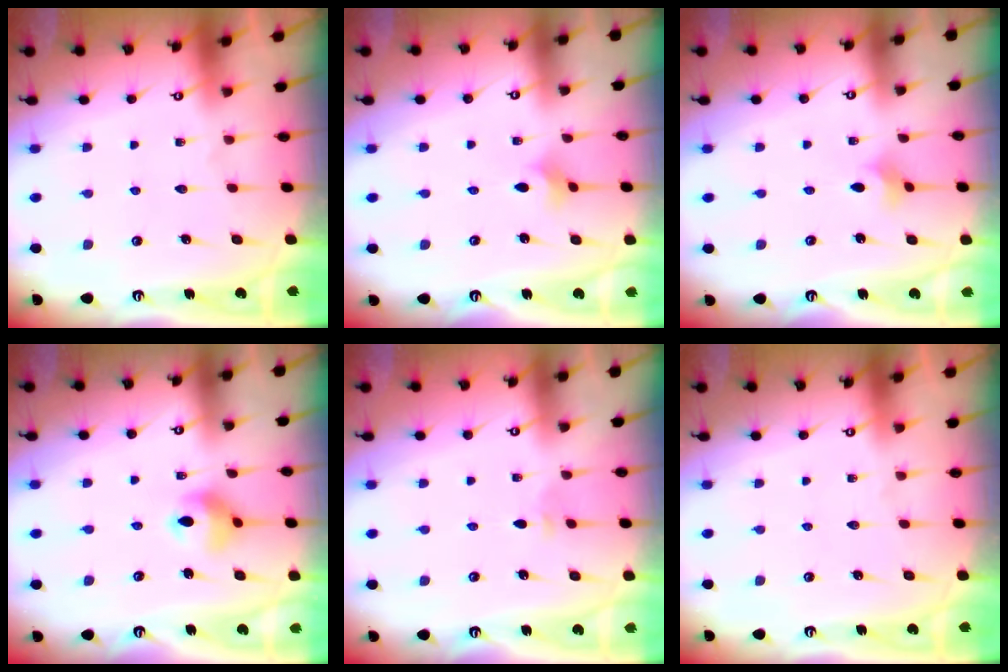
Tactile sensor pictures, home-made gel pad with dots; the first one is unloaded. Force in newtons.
{"total": 2.6, "press": 2.5, "slide": 0.5}
{"total": 2.5, "press": 2.5, "slide": 0.4}
{"total": 9.2, "press": 8.6, "slide": 3.2}
{"total": 2.8, "press": 2.7, "slide": 0.7}
{"total": 0.0}